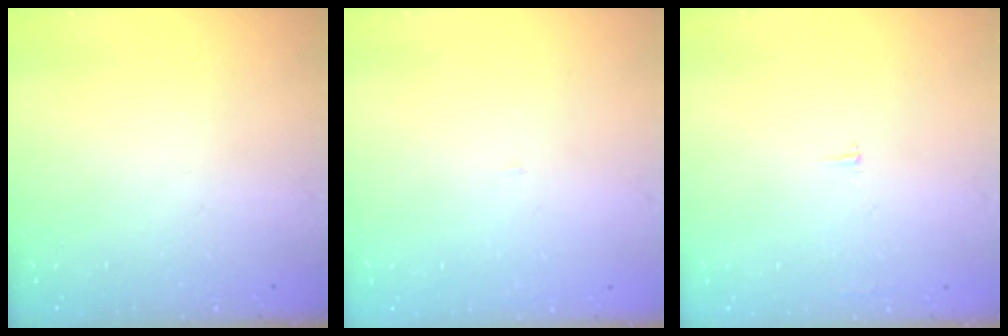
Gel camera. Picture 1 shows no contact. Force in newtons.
{"total": 2.1, "press": 2.1, "slide": 0.1}
{"total": 1.8, "press": 1.8, "slide": 0.1}